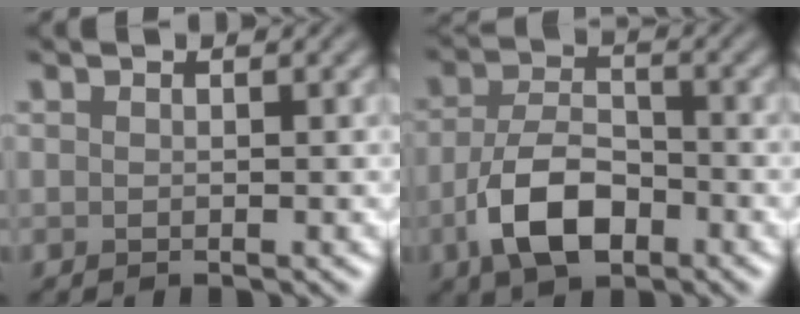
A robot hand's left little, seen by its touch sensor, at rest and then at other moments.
{"total": 6.2, "force": [-2.7, 3.3, 4.4], "torque": [-0.087, -0.004, -0.056]}